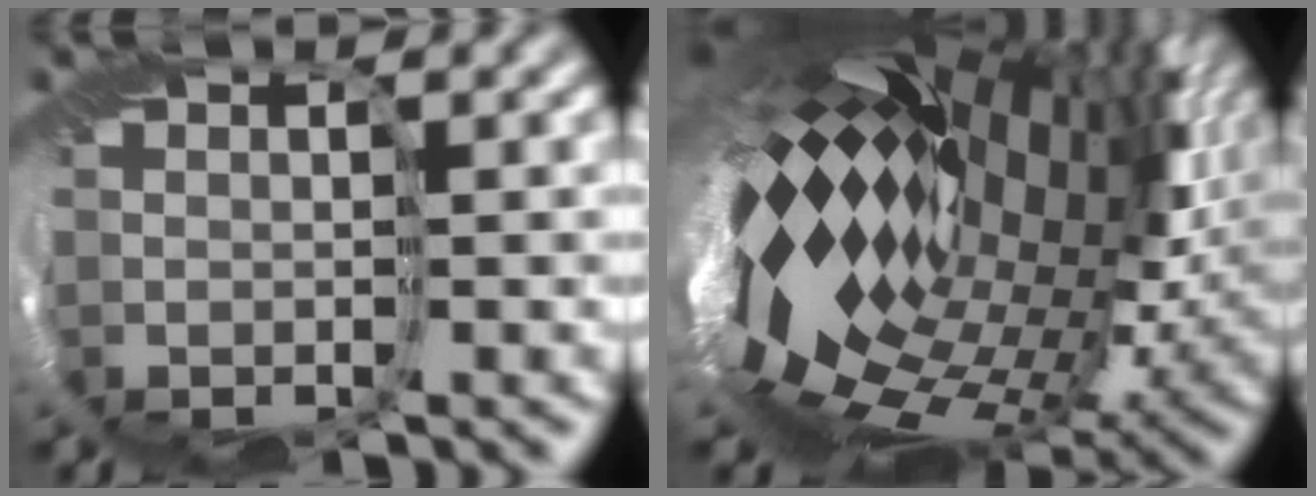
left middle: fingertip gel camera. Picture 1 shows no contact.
{"total": 18.9, "force": [0.9, 9.8, 16.1], "torque": [-0.274, -0.039, 0.012]}